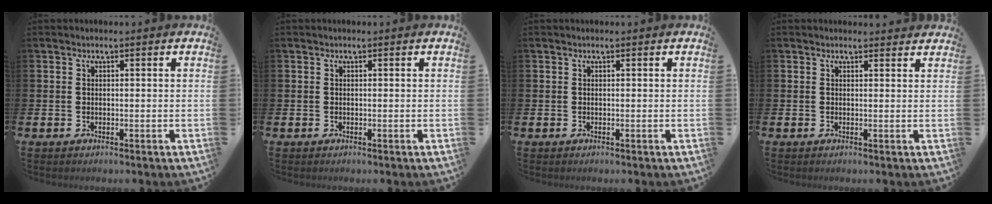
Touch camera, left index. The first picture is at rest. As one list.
[{"total": 0.0}, {"total": 0.0}, {"total": 0.7, "force": [0.7, 0.2, 0.0], "torque": [0.011, -0.003, 0.011]}]